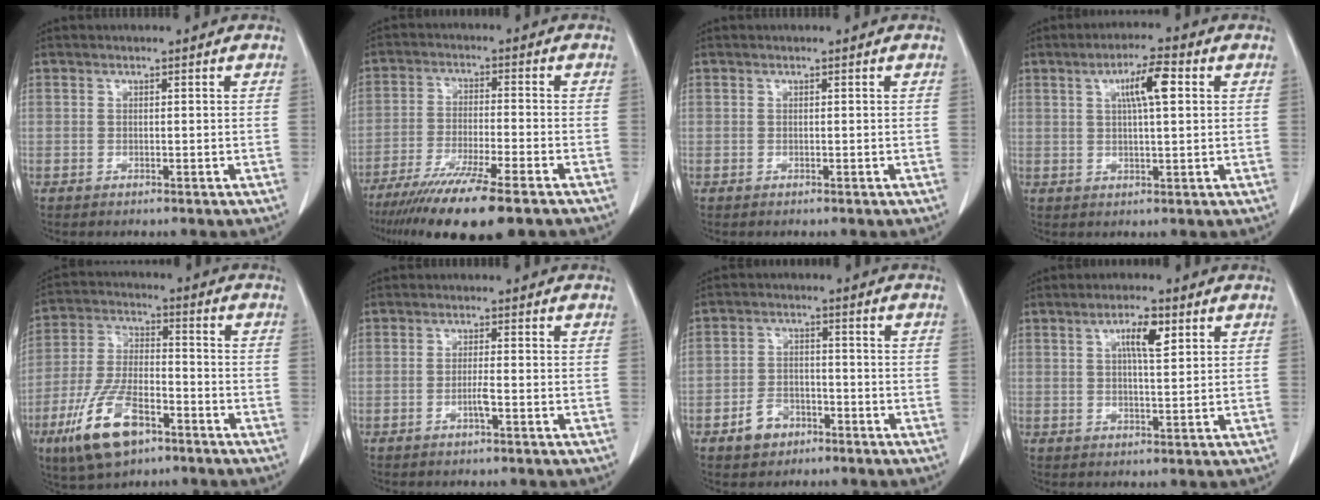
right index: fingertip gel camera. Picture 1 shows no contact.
{"total": 14.5, "force": [-10.8, 0.9, 9.7], "torque": [-0.170, -0.039, -0.176]}
{"total": 0.0}
{"total": 6.2, "force": [1.9, 0.9, 5.9], "torque": [-0.103, 0.009, 0.032]}
{"total": 13.2, "force": [-7.3, 5.1, 9.7], "torque": [-0.208, -0.005, -0.131]}
{"total": 2.0, "force": [-0.9, -0.1, 1.8], "torque": [-0.036, -0.001, -0.017]}
{"total": 4.9, "force": [-3.0, 3.4, 2.0], "torque": [-0.039, 0.011, -0.046]}
{"total": 5.0, "force": [2.1, 1.0, 4.4], "torque": [-0.078, 0.002, 0.035]}